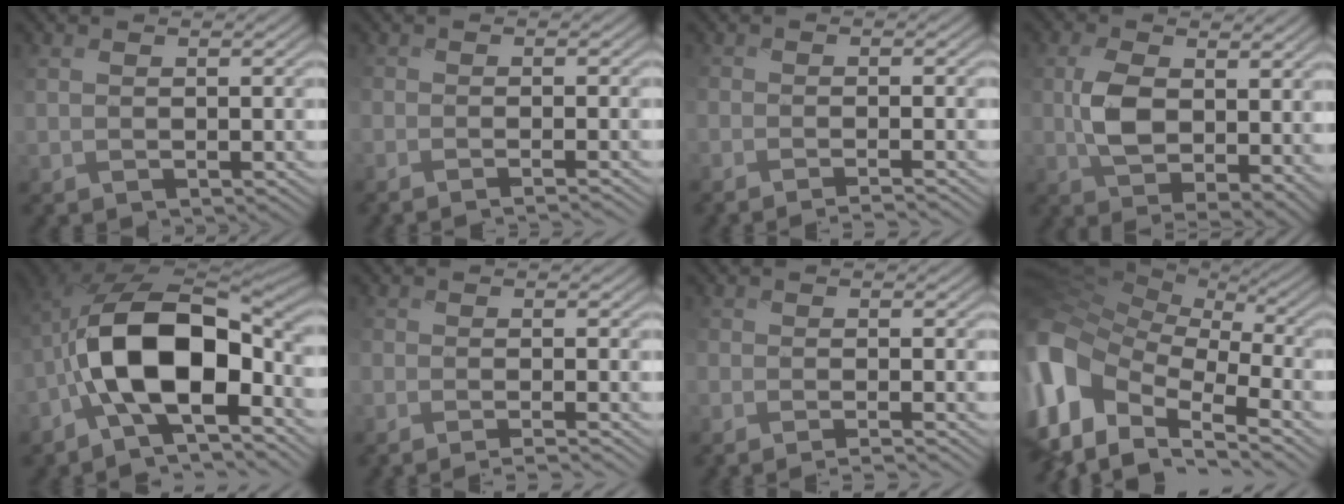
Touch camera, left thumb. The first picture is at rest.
{"total": 3.5, "force": [-2.6, 0.8, 2.2], "torque": [-0.025, -0.004, -0.029]}
{"total": 3.8, "force": [-3.0, 0.8, 2.2], "torque": [-0.029, -0.003, -0.042]}
{"total": 8.3, "force": [1.1, 4.7, 6.8], "torque": [-0.135, -0.001, 0.020]}
{"total": 15.6, "force": [-3.0, 7.6, 13.3], "torque": [-0.232, 0.010, -0.063]}
{"total": 3.9, "force": [-3.1, 0.7, 2.3], "torque": [-0.031, -0.002, -0.046]}
{"total": 3.8, "force": [-3.0, 0.7, 2.2], "torque": [-0.029, -0.003, -0.044]}
{"total": 14.3, "force": [-3.4, 9.7, 10.0], "torque": [-0.287, -0.020, -0.052]}